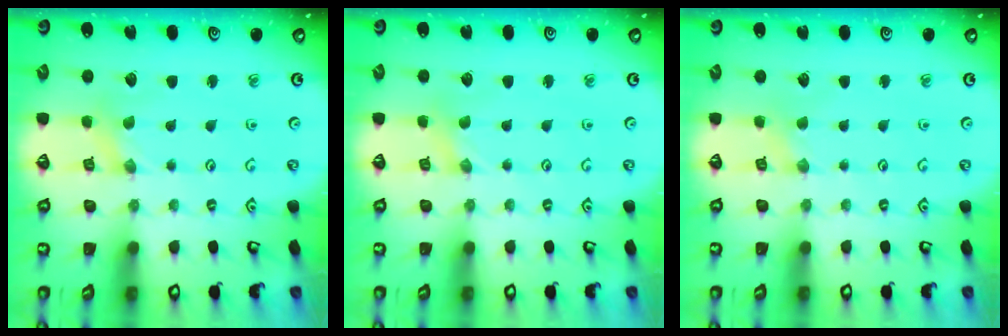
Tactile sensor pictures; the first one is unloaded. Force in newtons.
{"total": 0.0}
{"total": 0.9, "press": 0.8, "slide": 0.2}